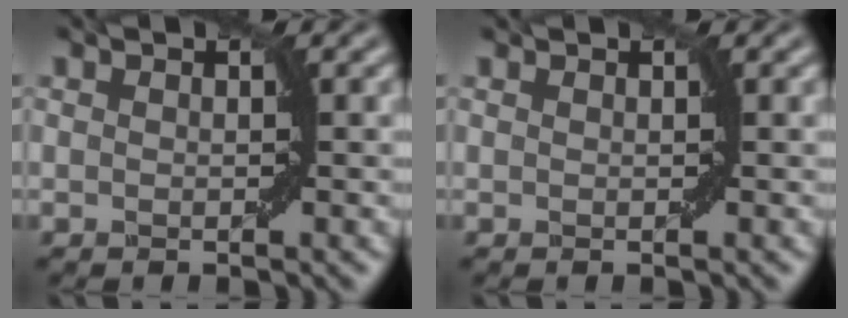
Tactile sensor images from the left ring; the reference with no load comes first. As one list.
[{"total": 0.0}]